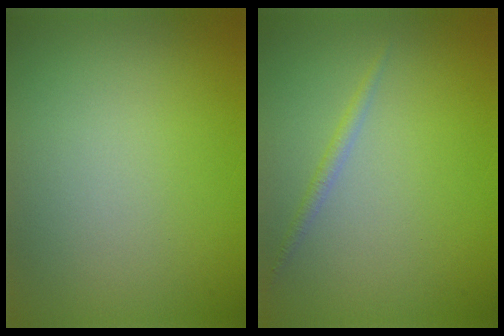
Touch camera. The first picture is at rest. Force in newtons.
{"total": 1.0, "press": 1.0, "slide": 0.1}